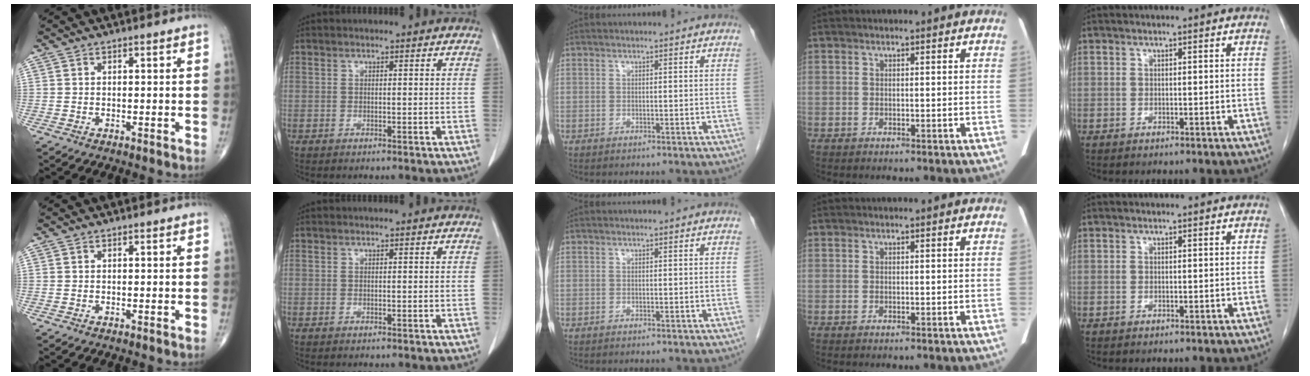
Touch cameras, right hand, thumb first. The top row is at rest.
{}